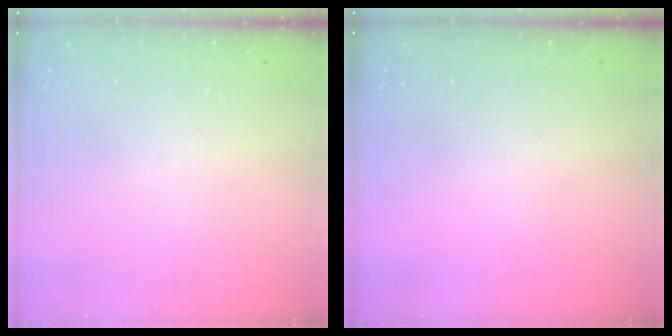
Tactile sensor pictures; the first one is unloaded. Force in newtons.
{"total": 0.0}